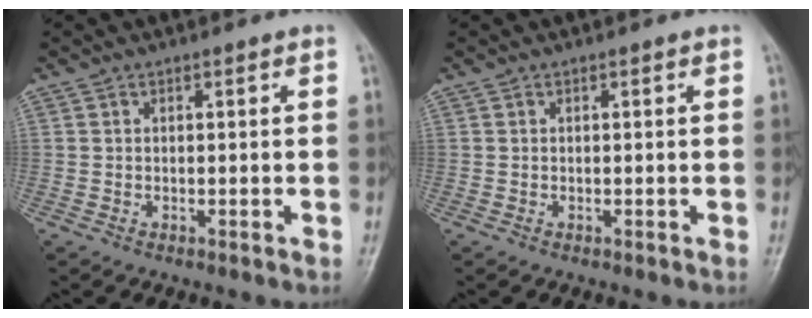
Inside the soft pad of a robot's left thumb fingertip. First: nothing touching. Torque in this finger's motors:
{"motor_torque": [0.00, 0.00, -0.01, -0.03, 0.00]}